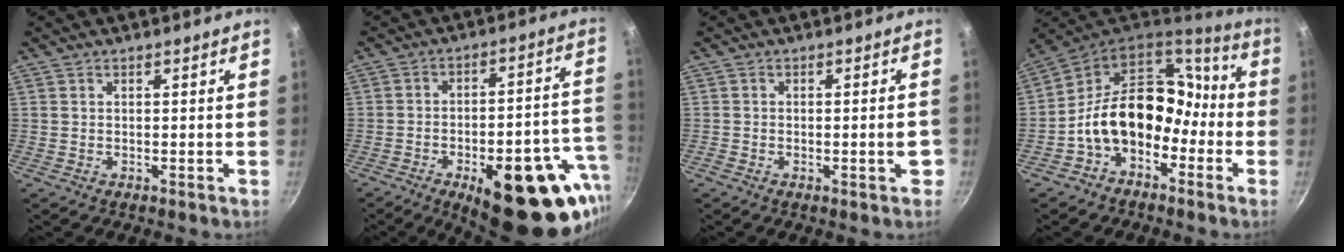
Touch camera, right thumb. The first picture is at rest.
{"total": 26.7, "force": [-11.5, 11.1, 21.3], "torque": [-0.224, 0.040, -0.147]}
{"total": 3.7, "force": [-1.2, 1.4, 3.2], "torque": [-0.022, 0.007, -0.017]}
{"total": 17.2, "force": [-5.0, 12.5, 10.7], "torque": [-0.121, 0.082, -0.100]}